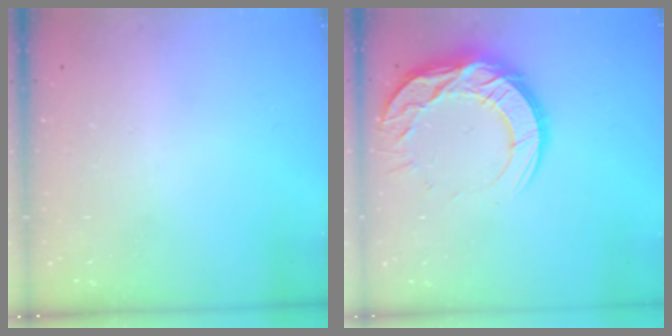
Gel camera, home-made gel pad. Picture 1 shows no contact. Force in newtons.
{"total": 14.6, "press": 14.6, "slide": 1.1}